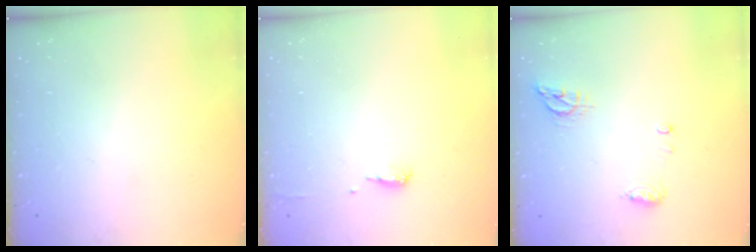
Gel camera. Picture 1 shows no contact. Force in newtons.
{"total": 6.1, "press": 6.0, "slide": 1.3}
{"total": 8.4, "press": 6.9, "slide": 4.9}